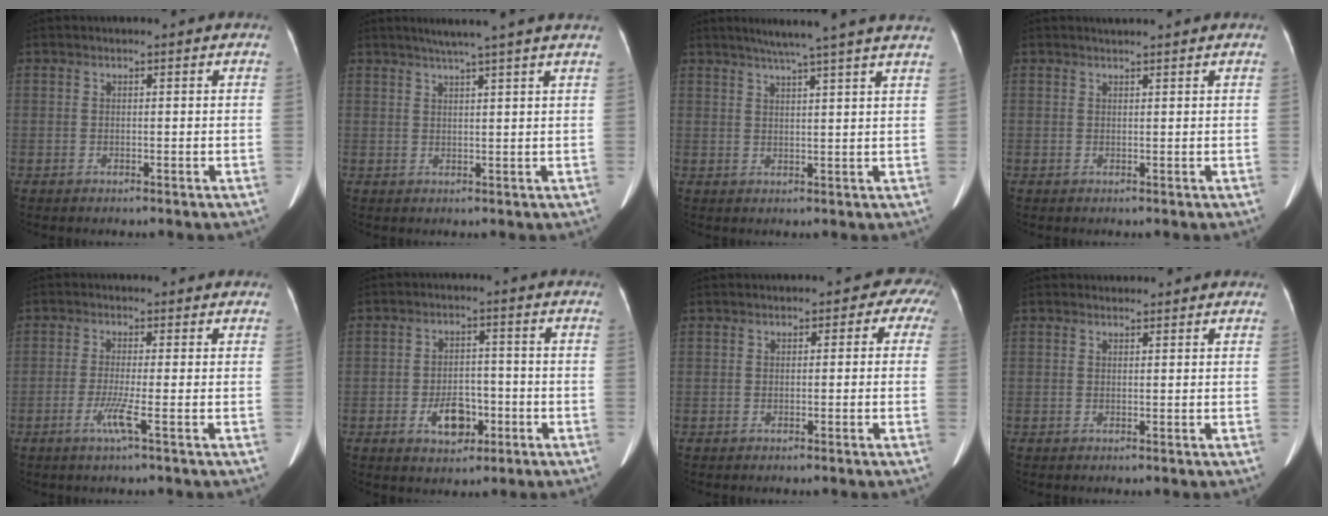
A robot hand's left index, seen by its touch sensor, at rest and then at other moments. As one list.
[{"total": 7.0, "force": [5.5, -1.4, 4.1], "torque": [-0.057, 0.018, 0.070]}, {"total": 11.8, "force": [9.6, -1.2, 6.7], "torque": [-0.099, 0.015, 0.111]}, {"total": 1.2, "force": [1.2, -0.1, 0.3], "torque": [-0.007, 0.016, 0.025]}, {"total": 3.3, "force": [-1.5, -0.6, 2.9], "torque": [-0.061, -0.009, -0.034]}, {"total": 6.1, "force": [-2.6, 3.6, 4.2], "torque": [-0.073, 0.006, -0.038]}, {"total": 3.4, "force": [-0.3, 2.6, 2.3], "torque": [-0.004, 0.026, -0.014]}, {"total": 0.8, "force": [0.7, 0.4, -0.1], "torque": [-0.003, 0.007, 0.011]}]